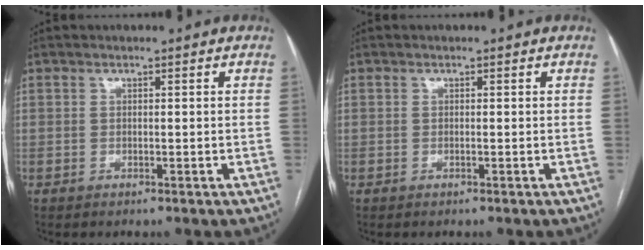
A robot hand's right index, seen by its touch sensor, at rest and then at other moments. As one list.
[{"total": 0.0}]